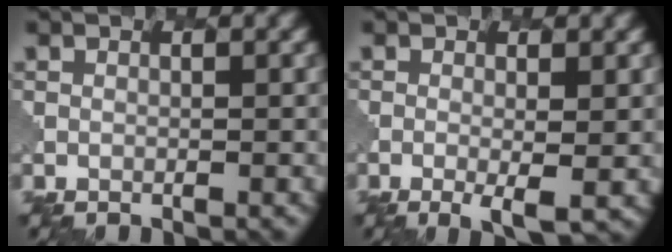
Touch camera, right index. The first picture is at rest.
{"total": 2.9, "force": [-0.7, 0.8, 2.7], "torque": [-0.052, -0.009, -0.006]}